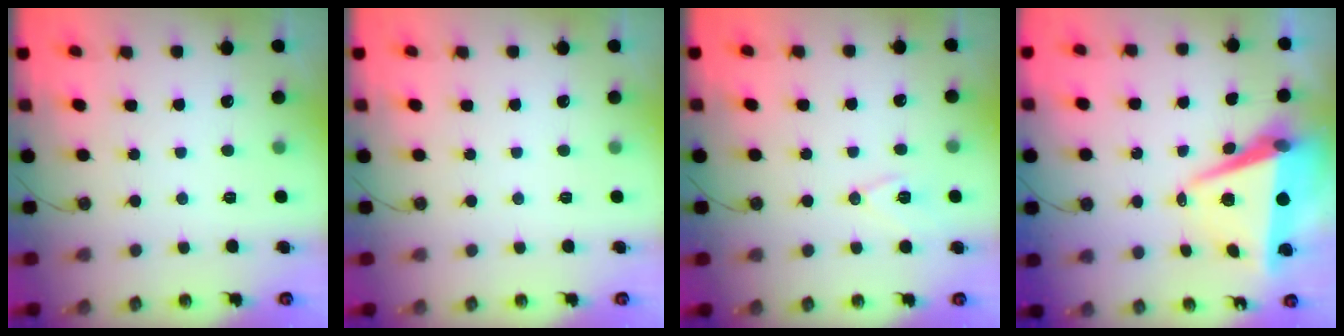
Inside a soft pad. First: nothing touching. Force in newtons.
{"total": 0.0}
{"total": 8.1, "press": 7.3, "slide": 3.5}
{"total": 9.3, "press": 8.4, "slide": 4.0}